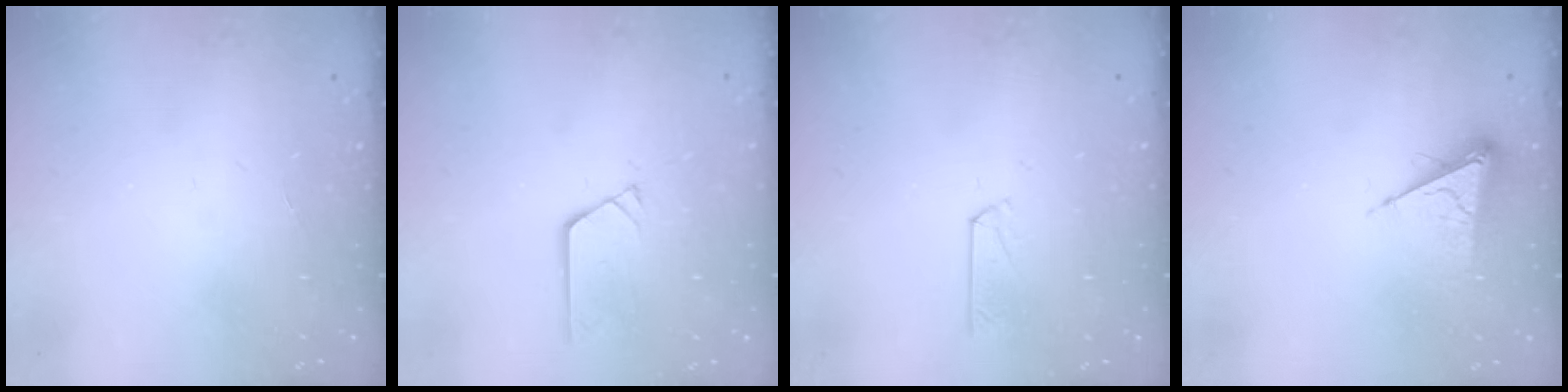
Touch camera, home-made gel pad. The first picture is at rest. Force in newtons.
{"total": 2.9, "press": 2.9, "slide": 0.3}
{"total": 3.4, "press": 3.3, "slide": 0.3}
{"total": 6.2, "press": 6.2, "slide": 0.5}